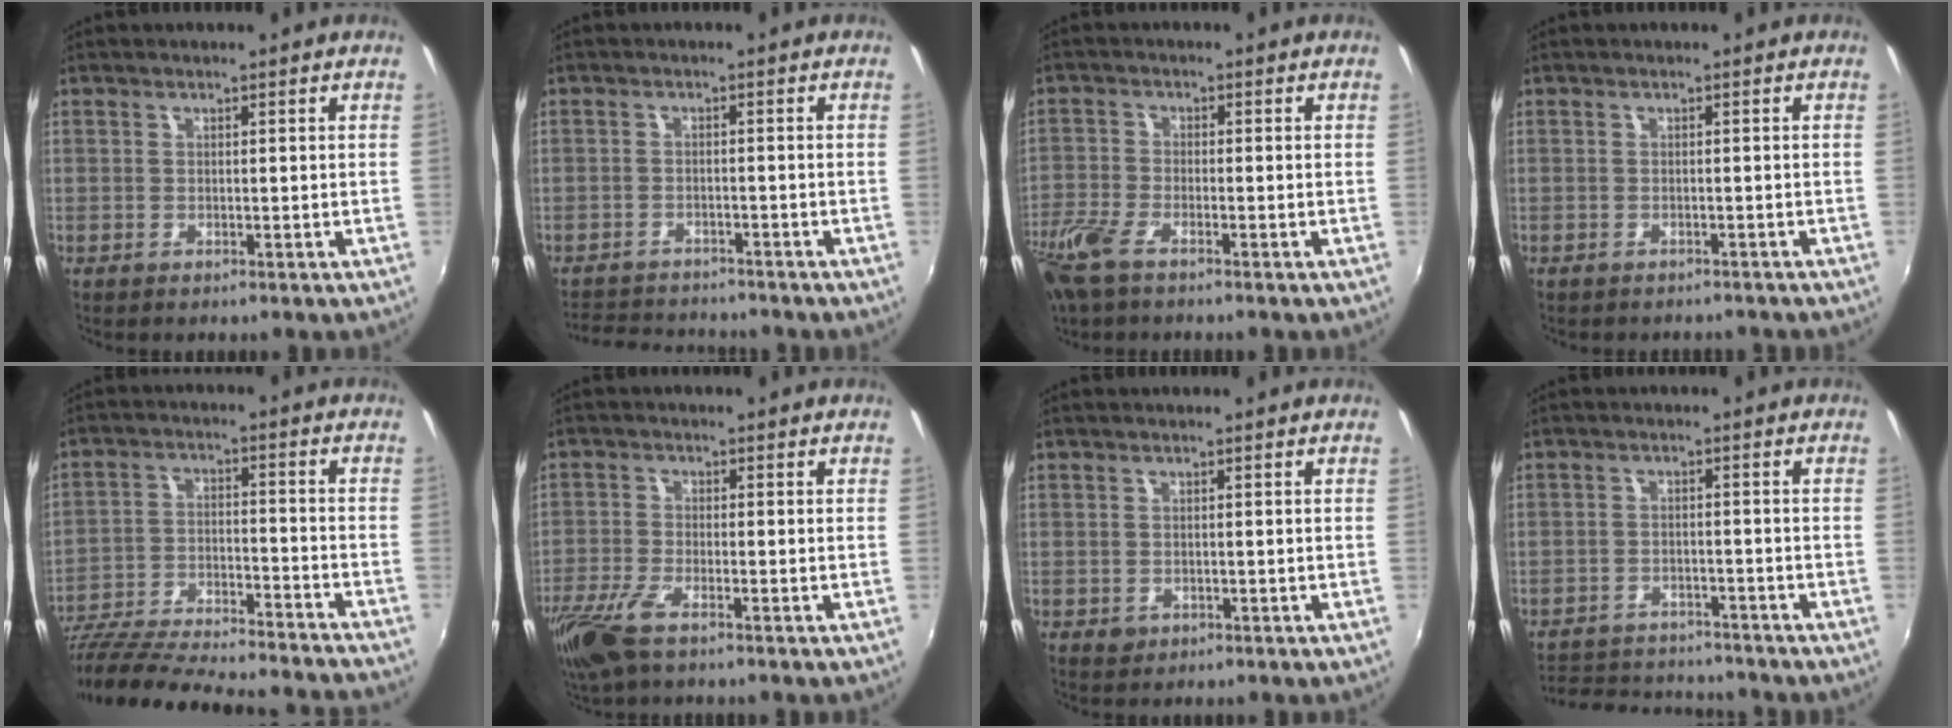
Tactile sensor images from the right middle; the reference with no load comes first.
{"total": 8.4, "force": [-7.9, 2.3, 1.9], "torque": [-0.063, 0.004, -0.125]}
{"total": 7.7, "force": [-5.4, 2.6, 4.8], "torque": [-0.127, -0.021, -0.113]}
{"total": 3.6, "force": [-3.3, 1.1, 1.0], "torque": [-0.024, -0.013, -0.043]}
{"total": 27.4, "force": [-24.4, 3.8, 11.9], "torque": [-0.213, -0.050, -0.363]}
{"total": 9.2, "force": [-6.0, 2.8, 6.3], "torque": [-0.155, -0.031, -0.121]}
{"total": 1.4, "force": [-0.5, 1.3, 0.4], "torque": [-0.007, -0.003, -0.005]}
{"total": 12.8, "force": [-11.6, 4.1, 3.7], "torque": [-0.096, 0.012, -0.171]}